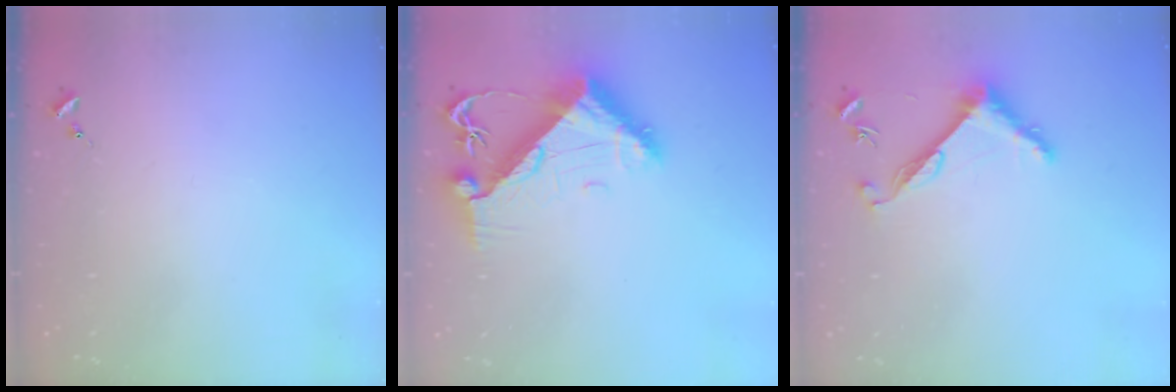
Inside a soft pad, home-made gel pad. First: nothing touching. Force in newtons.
{"total": 10.5, "press": 10.4, "slide": 1.3}
{"total": 7.5, "press": 7.5, "slide": 0.5}